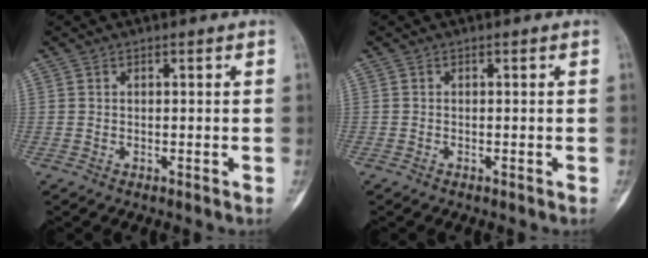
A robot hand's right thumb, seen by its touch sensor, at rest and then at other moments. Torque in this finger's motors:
{"motor_torque": [-0.03, 0.76, 0.01, -0.31, -0.11]}